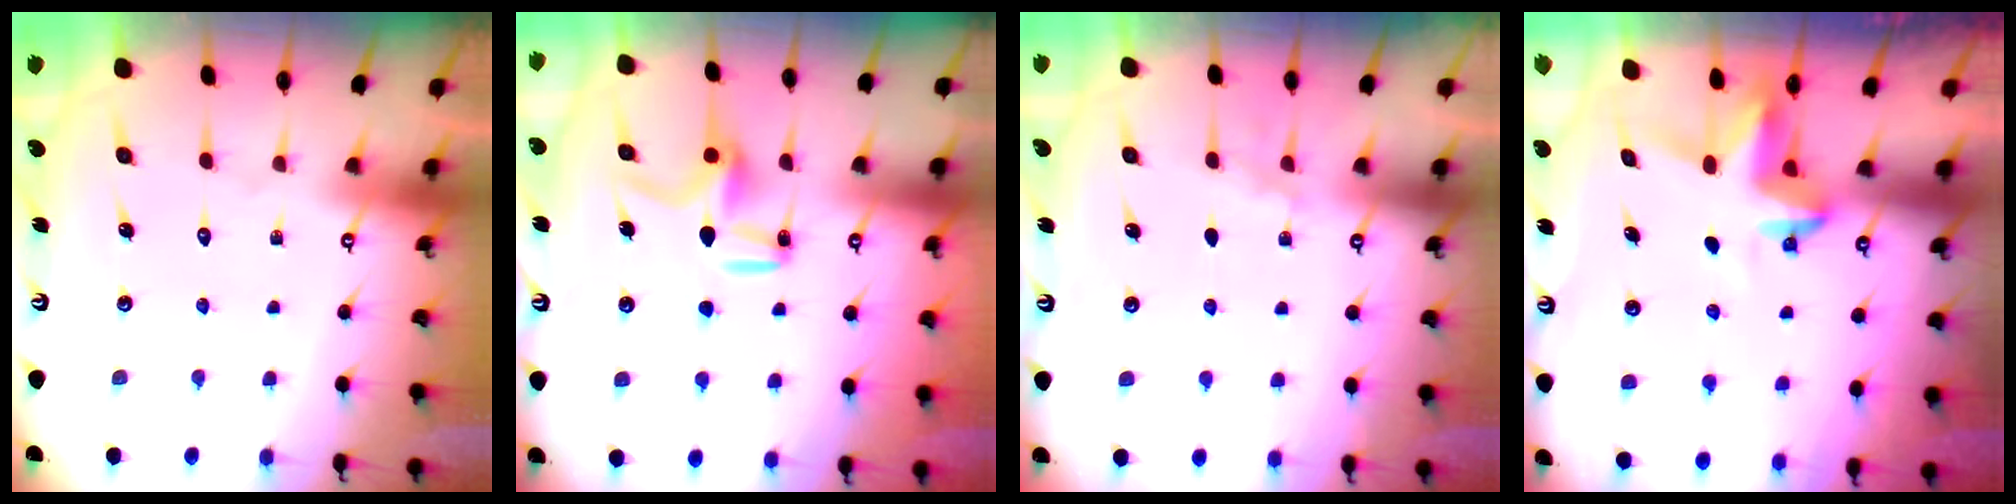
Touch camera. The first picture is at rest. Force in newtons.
{"total": 10.1, "press": 10.1, "slide": 0.3}
{"total": 2.2, "press": 1.9, "slide": 1.1}
{"total": 3.8, "press": 3.8, "slide": 0.4}